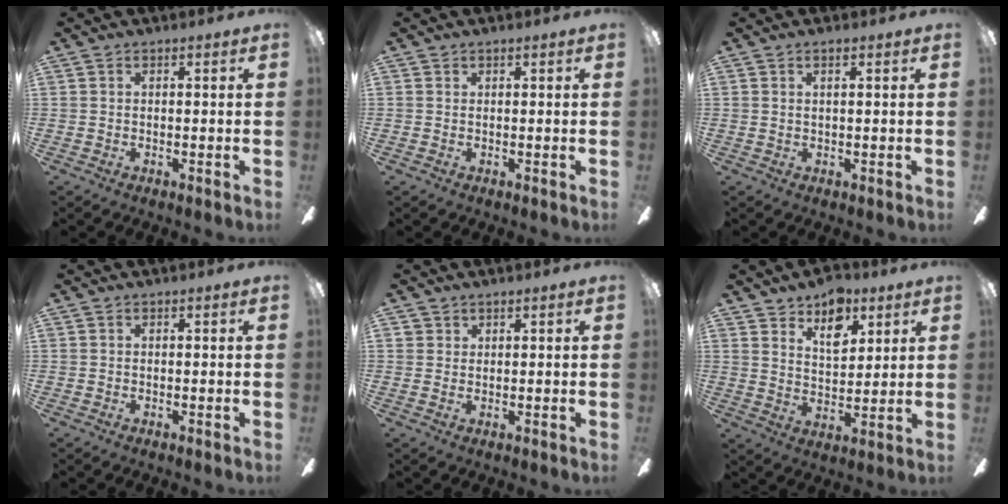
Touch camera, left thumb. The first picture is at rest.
{"total": 0.0}
{"total": 1.4, "force": [0.5, 0.1, 1.3], "torque": [-0.027, 0.001, 0.008]}
{"total": 0.0}
{"total": 1.3, "force": [1.0, 0.8, 0.2], "torque": [-0.006, 0.000, 0.021]}
{"total": 9.7, "force": [6.2, 5.4, 5.1], "torque": [-0.060, -0.029, 0.106]}